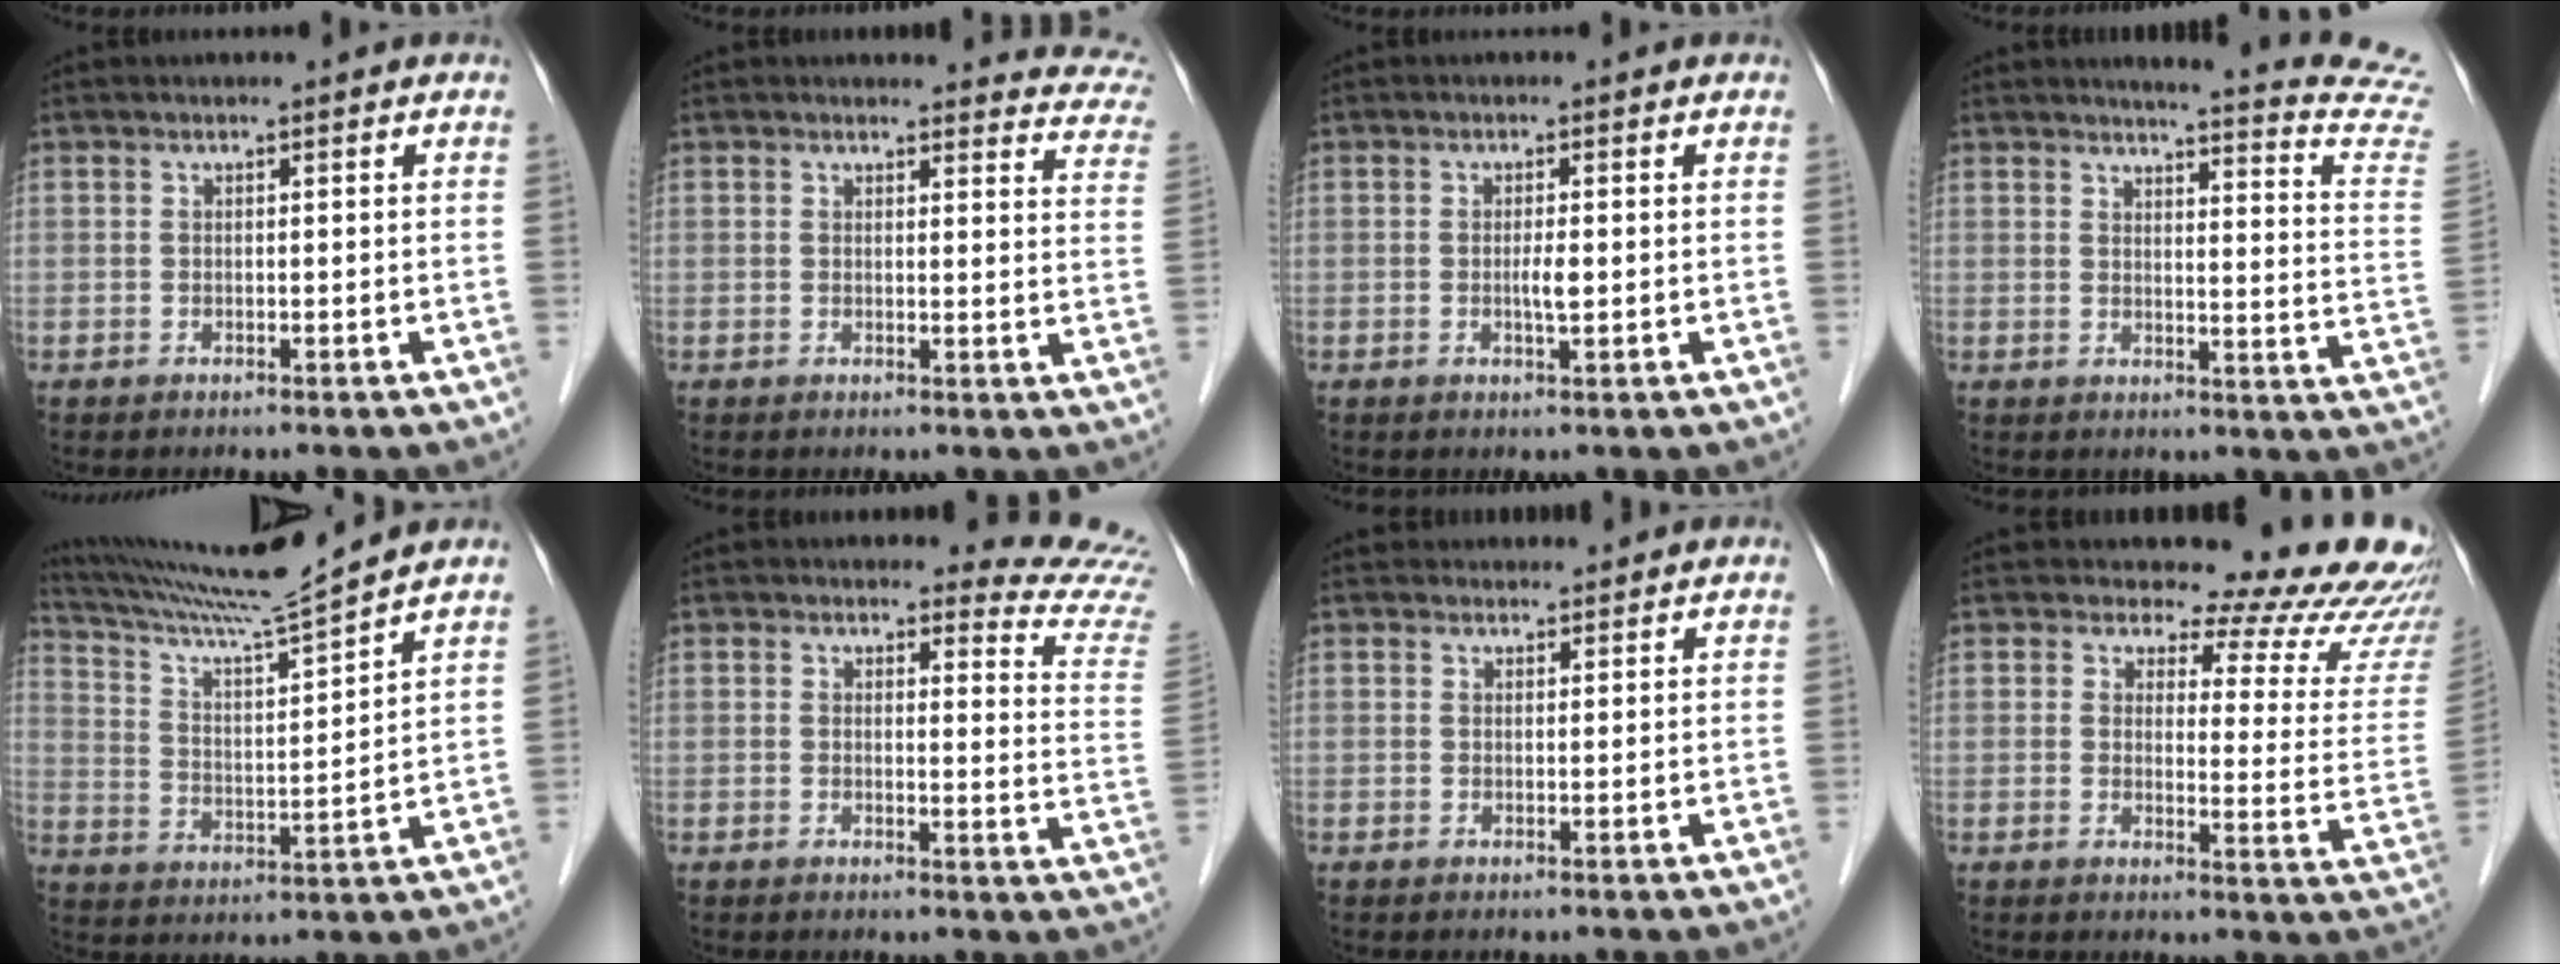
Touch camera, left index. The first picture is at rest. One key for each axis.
{"total": 8.9, "fx": 8.7, "fy": 2.0, "fz": 0.8, "tx": 0.032, "ty": -0.062, "tz": 0.051}
{"total": 1.9, "fx": -0.4, "fy": 0.3, "fz": 1.8, "tx": -0.034, "ty": -0.005, "tz": -0.006}
{"total": 17.4, "fx": 16.5, "fy": -0.4, "fz": 5.5, "tx": -0.060, "ty": -0.125, "tz": 0.158}
{"total": 13.2, "fx": 12.2, "fy": -2.5, "fz": 4.3, "tx": -0.085, "ty": -0.021, "tz": 0.212}
{"total": 9.1, "fx": 9.1, "fy": -0.2, "fz": 0.1, "tx": 0.013, "ty": -0.116, "tz": 0.066}
{"total": 3.7, "fx": 3.5, "fy": 1.4, "fz": 0.1, "tx": 0.005, "ty": 0.020, "tz": 0.043}
{"total": 16.2, "fx": 15.6, "fy": 2.6, "fz": 3.8, "tx": -0.022, "ty": -0.120, "tz": 0.145}